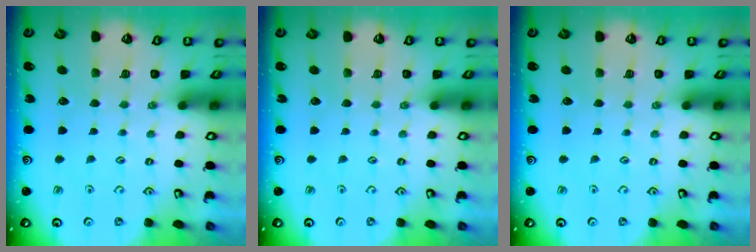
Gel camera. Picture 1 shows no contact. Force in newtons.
{"total": 0.0}
{"total": 0.0}